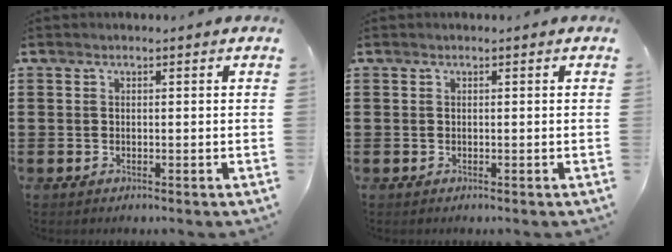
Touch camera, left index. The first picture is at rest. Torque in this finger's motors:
{"motor_torque": [0.05, -0.07, 0.04, 0.01]}